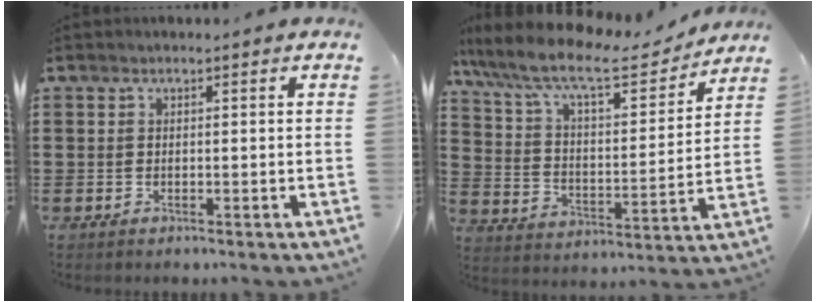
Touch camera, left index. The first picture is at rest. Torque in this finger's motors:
{"motor_torque": [2.14, 0.00, 1.05, 0.21]}